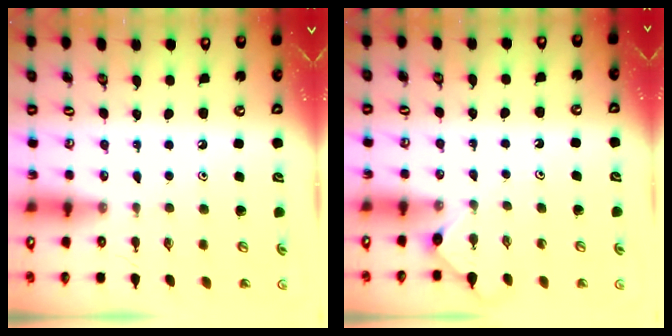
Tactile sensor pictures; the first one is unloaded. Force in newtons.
{"total": 2.4, "press": 2.4, "slide": 0.3}